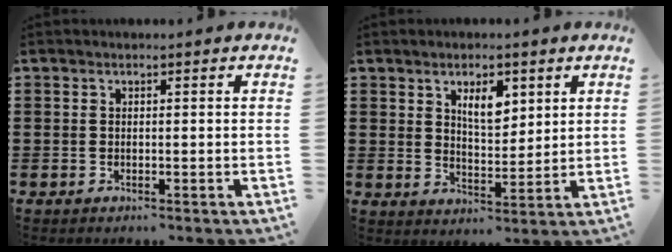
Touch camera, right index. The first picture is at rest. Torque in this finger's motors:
{"motor_torque": [0.51, 0.38, 0.24, 0.12]}